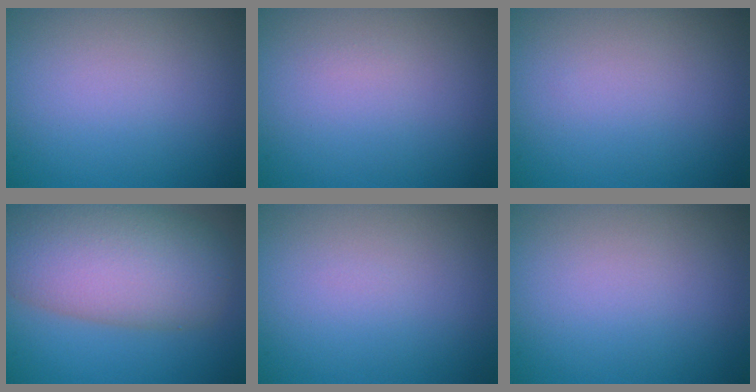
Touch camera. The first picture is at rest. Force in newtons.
{"total": 0.0}
{"total": 0.0}
{"total": 11.1, "press": 11.0, "slide": 0.6}
{"total": 0.0}
{"total": 0.0}